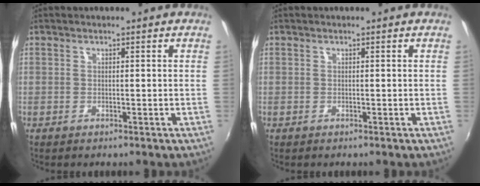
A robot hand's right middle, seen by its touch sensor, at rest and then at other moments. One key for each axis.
{"total": 0.0}